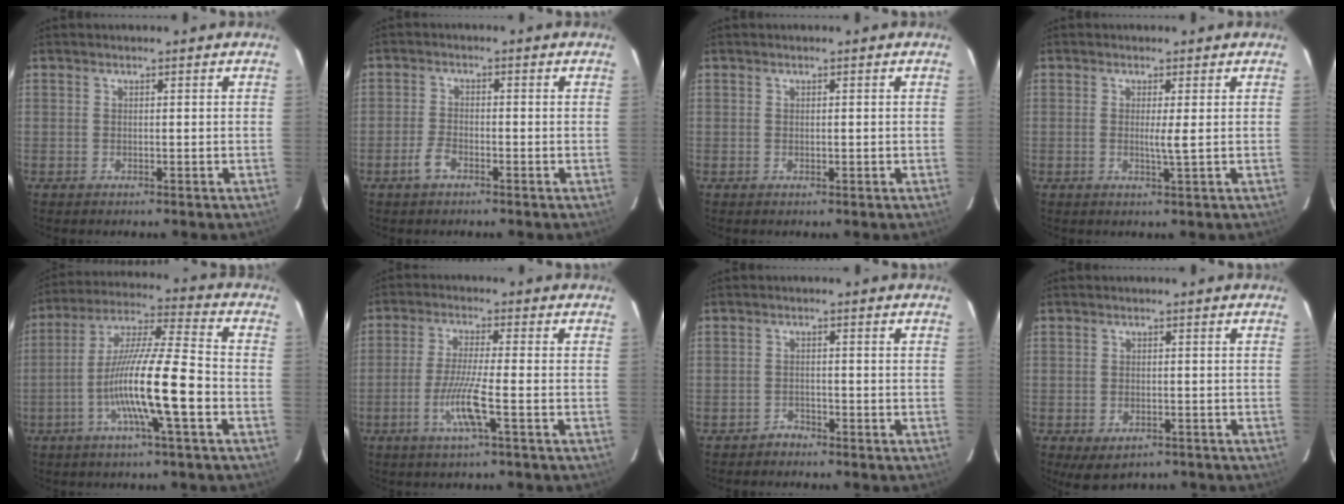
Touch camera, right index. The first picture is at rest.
{"total": 2.8, "force": [-1.8, 1.2, 1.7], "torque": [-0.040, 0.002, -0.034]}
{"total": 0.5, "force": [0.0, 0.2, 0.5], "torque": [-0.010, -0.002, 0.002]}
{"total": 2.0, "force": [0.1, -0.3, 2.0], "torque": [-0.036, -0.003, 0.000]}
{"total": 14.9, "force": [-4.4, 0.3, 14.2], "torque": [-0.264, 0.001, -0.085]}
{"total": 6.9, "force": [-2.5, -0.3, 6.4], "torque": [-0.127, -0.013, -0.049]}
{"total": 1.3, "force": [-1.2, 0.5, -0.1], "torque": [0.003, 0.001, -0.023]}
{"total": 4.6, "force": [-2.9, 2.6, 2.3], "torque": [-0.040, -0.007, -0.034]}